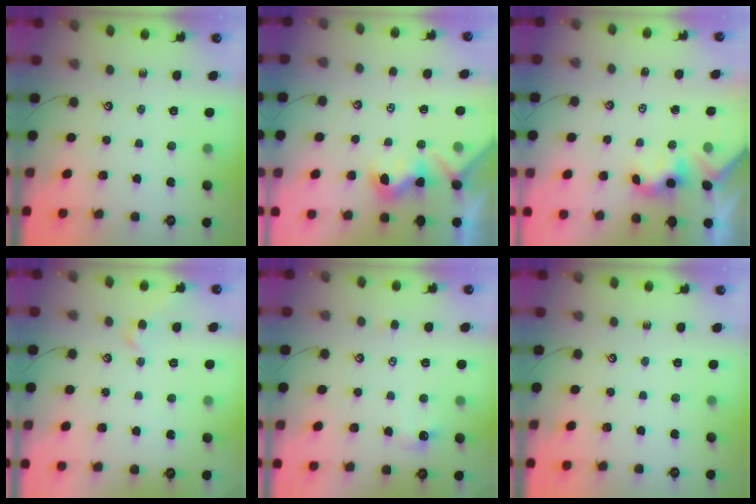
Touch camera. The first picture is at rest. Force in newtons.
{"total": 0.7, "press": 0.5, "slide": 0.4}
{"total": 0.9, "press": 0.9, "slide": 0.3}
{"total": 1.7, "press": 1.6, "slide": 0.7}
{"total": 0.6, "press": 0.2, "slide": 0.6}
{"total": 0.0}